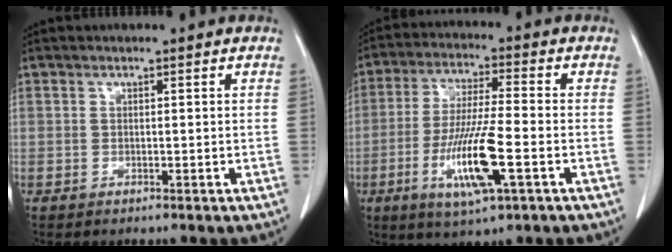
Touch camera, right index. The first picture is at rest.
{"total": 13.7, "force": [-4.4, 0.5, 13.0], "torque": [-0.264, -0.021, -0.083]}